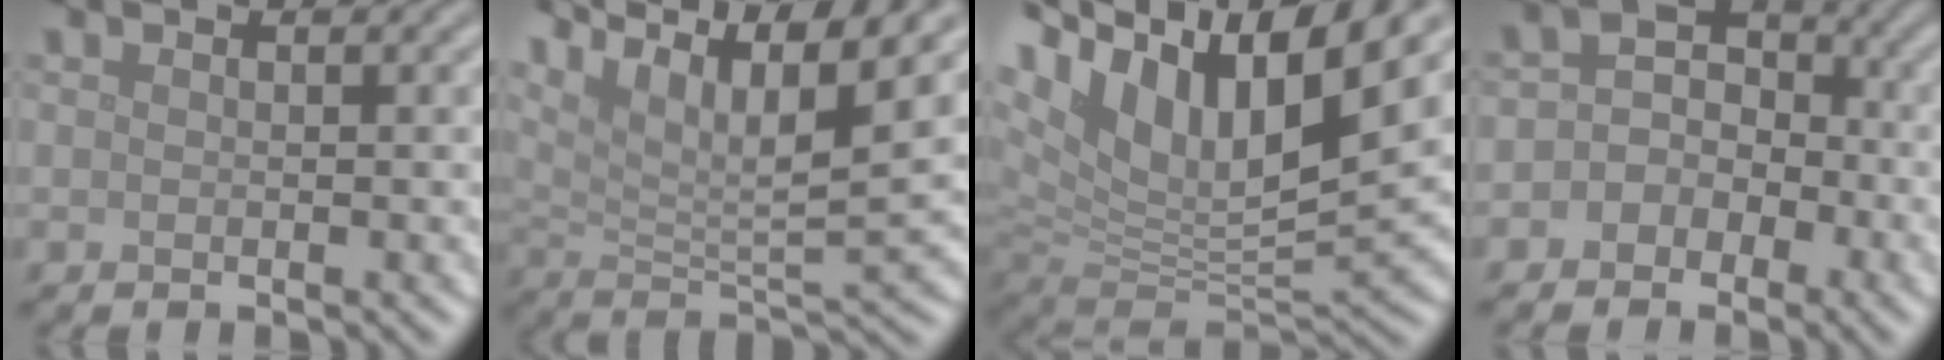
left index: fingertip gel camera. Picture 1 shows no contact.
{"total": 12.8, "force": [8.5, 3.1, 9.0], "torque": [-0.153, 0.011, 0.129]}
{"total": 15.0, "force": [8.1, 6.5, 10.9], "torque": [-0.234, 0.037, 0.147]}
{"total": 3.7, "force": [-1.1, 3.2, 1.5], "torque": [0.011, 0.014, -0.036]}